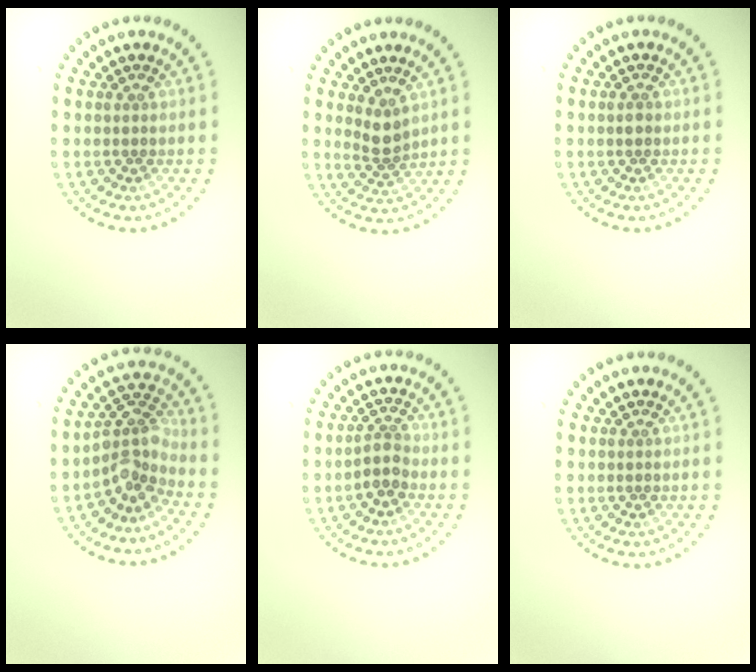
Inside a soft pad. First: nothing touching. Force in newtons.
{"total": 2.0, "press": 1.5, "slide": 1.3}
{"total": 0.9, "press": 0.9, "slide": 0.0}
{"total": 3.4, "press": 2.6, "slide": 2.3}
{"total": 1.9, "press": 1.5, "slide": 1.1}
{"total": 0.0}